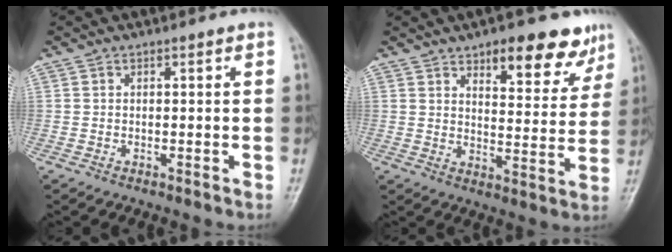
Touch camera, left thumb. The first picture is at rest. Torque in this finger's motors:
{"motor_torque": [0.29, 0.13, 0.19, -0.08, 0.08]}